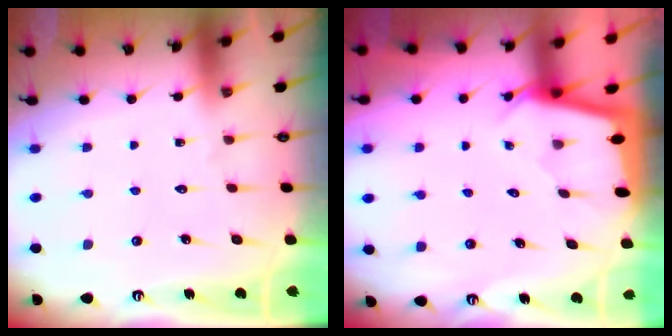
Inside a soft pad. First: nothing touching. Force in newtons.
{"total": 2.1, "press": 2.1, "slide": 0.2}